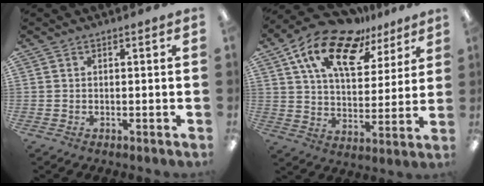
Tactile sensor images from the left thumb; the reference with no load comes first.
{"total": 18.2, "force": [11.7, 8.9, 10.7], "torque": [-0.194, -0.059, 0.206]}